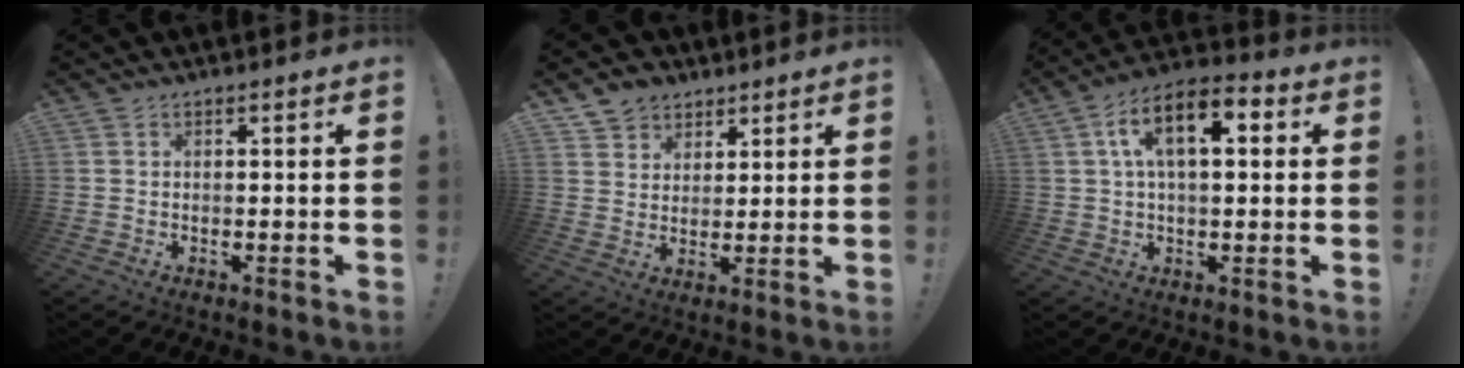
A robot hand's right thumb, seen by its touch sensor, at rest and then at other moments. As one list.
[{"total": 6.5, "force": [4.3, 4.8, 0.5], "torque": [-0.008, -0.030, 0.087]}, {"total": 12.4, "force": [3.5, 6.1, 10.2], "torque": [-0.160, 0.004, 0.060]}]